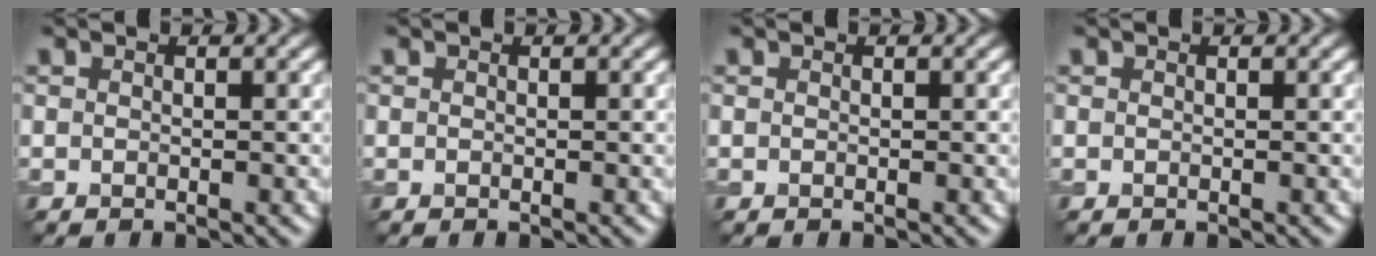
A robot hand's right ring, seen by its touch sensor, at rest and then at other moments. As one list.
[{"total": 0.0}, {"total": 0.0}, {"total": 0.0}]